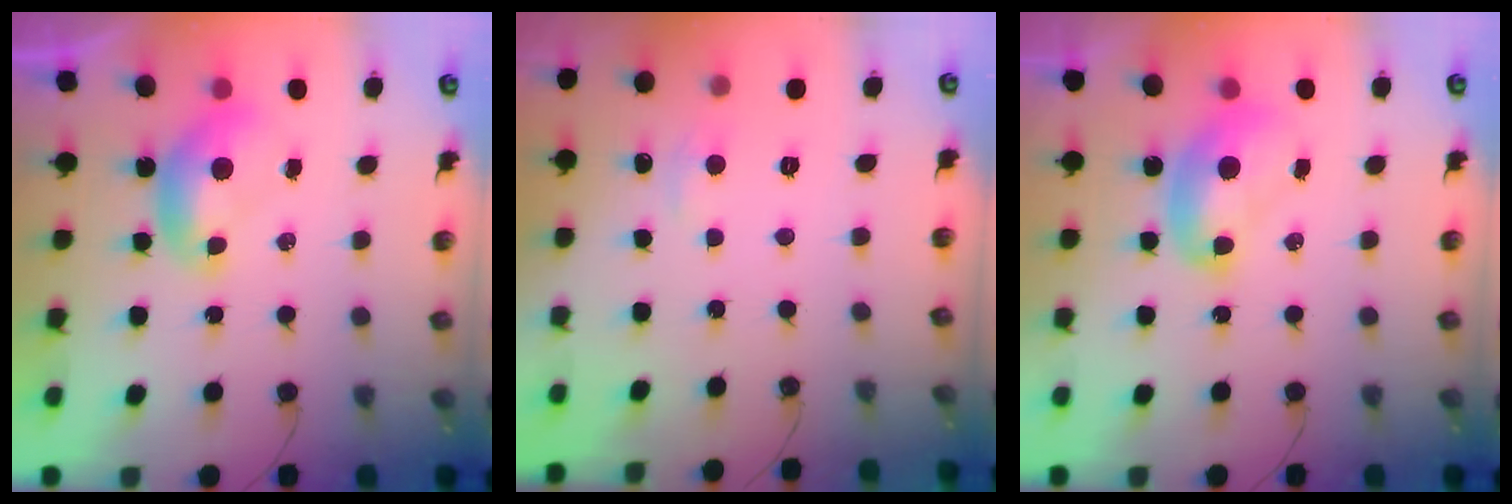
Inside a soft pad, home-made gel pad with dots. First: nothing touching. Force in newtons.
{"total": 2.2, "press": 2.1, "slide": 0.6}
{"total": 2.5, "press": 2.5, "slide": 0.2}